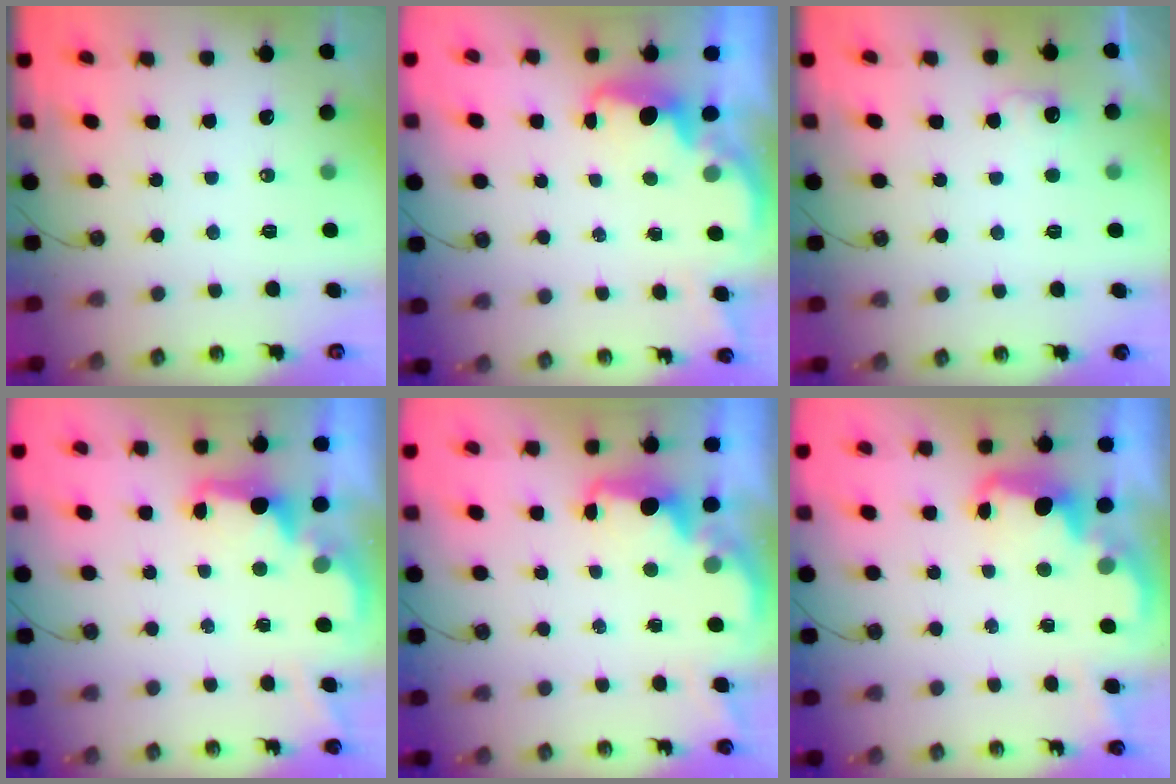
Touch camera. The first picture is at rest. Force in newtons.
{"total": 1.9, "press": 1.7, "slide": 0.8}
{"total": 5.2, "press": 5.0, "slide": 1.3}
{"total": 2.5, "press": 2.4, "slide": 0.6}
{"total": 2.0, "press": 1.8, "slide": 0.7}
{"total": 2.8, "press": 2.7, "slide": 0.7}